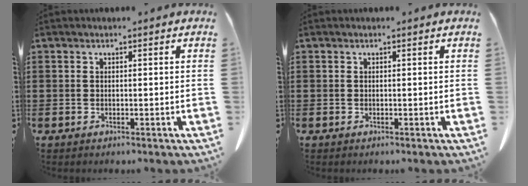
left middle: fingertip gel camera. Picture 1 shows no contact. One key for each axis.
{"total": 0.0}